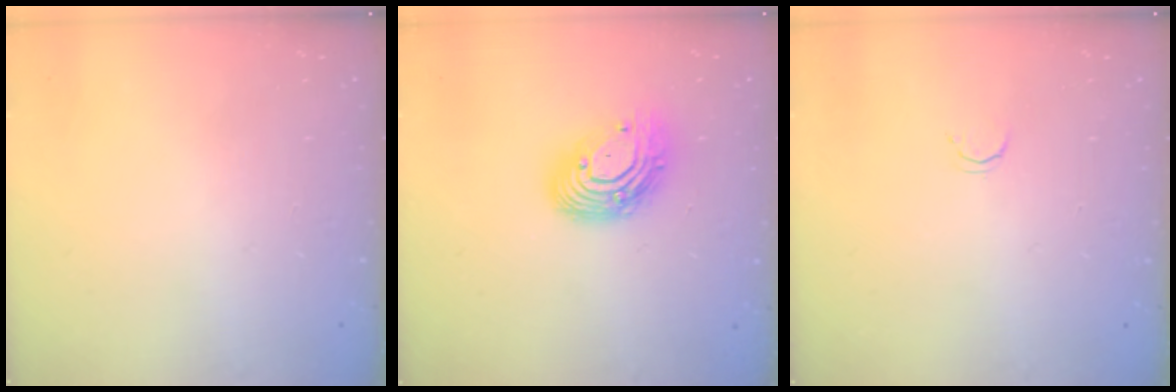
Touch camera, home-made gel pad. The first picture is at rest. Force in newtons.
{"total": 13.1, "press": 13.1, "slide": 1.1}
{"total": 2.1, "press": 2.1, "slide": 0.4}